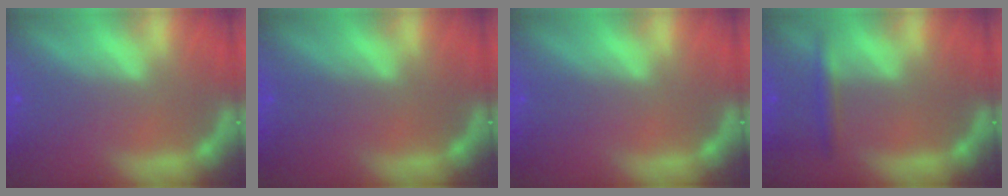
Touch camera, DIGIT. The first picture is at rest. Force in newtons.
{"total": 0.0}
{"total": 0.0}
{"total": 1.9}